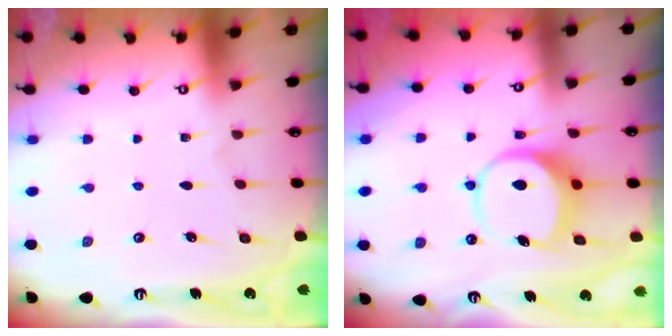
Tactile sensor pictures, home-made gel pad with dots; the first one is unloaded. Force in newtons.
{"total": 7.4, "press": 7.3, "slide": 1.3}